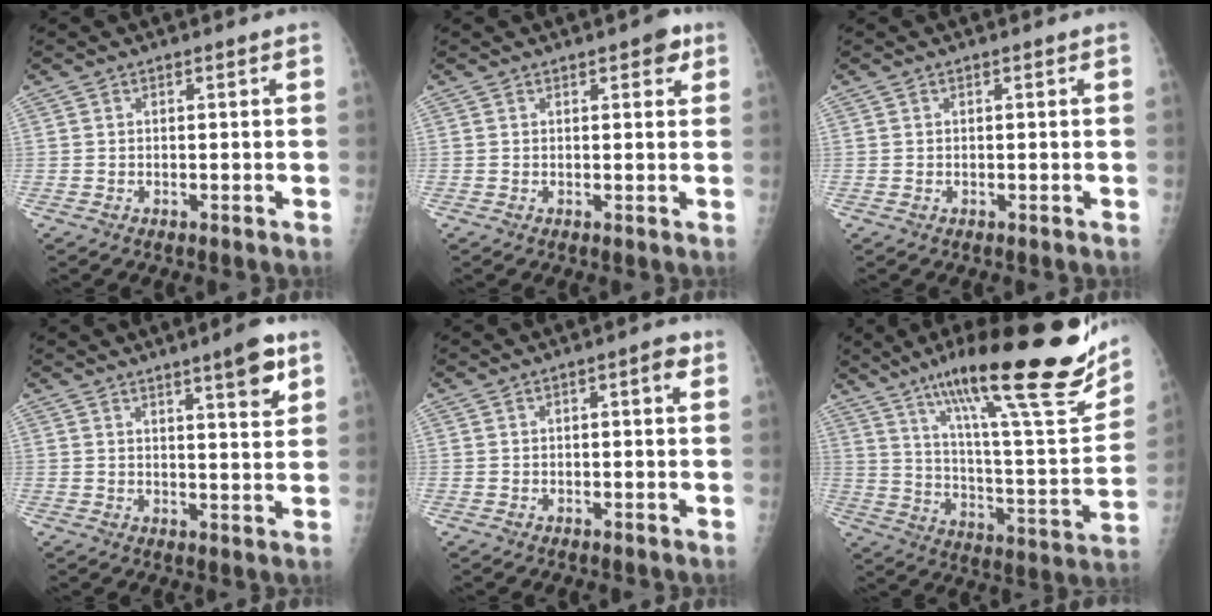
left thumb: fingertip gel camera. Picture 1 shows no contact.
{"total": 3.2, "force": [1.7, 1.4, 2.4], "torque": [-0.015, -0.002, 0.015]}
{"total": 0.0}
{"total": 7.2, "force": [4.3, 1.2, 5.6], "torque": [-0.074, -0.025, 0.060]}
{"total": 2.8, "force": [0.8, 0.9, 2.5], "torque": [-0.036, 0.007, 0.009]}
{"total": 30.4, "force": [19.4, 5.2, 22.8], "torque": [-0.329, -0.061, 0.307]}